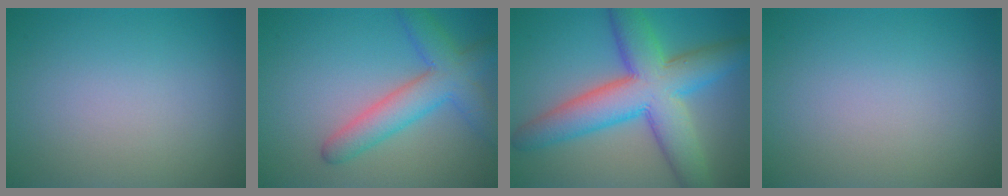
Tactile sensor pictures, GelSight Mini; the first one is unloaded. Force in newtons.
{"total": 5.5, "press": 5.5, "slide": 0.2}
{"total": 10.3, "press": 10.3, "slide": 0.2}
{"total": 0.0}